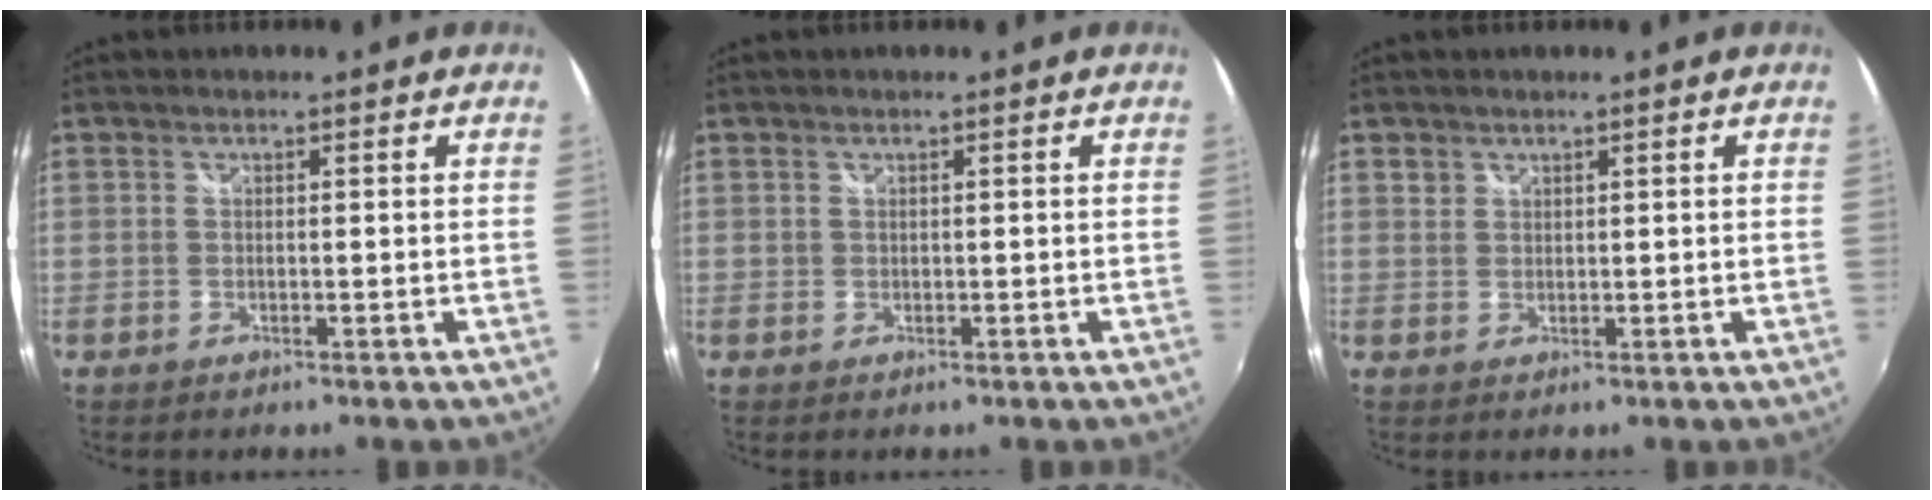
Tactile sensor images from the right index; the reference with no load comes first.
{"total": 0.0}
{"total": 1.2, "force": [0.7, 1.0, 0.1], "torque": [0.003, 0.006, 0.010]}